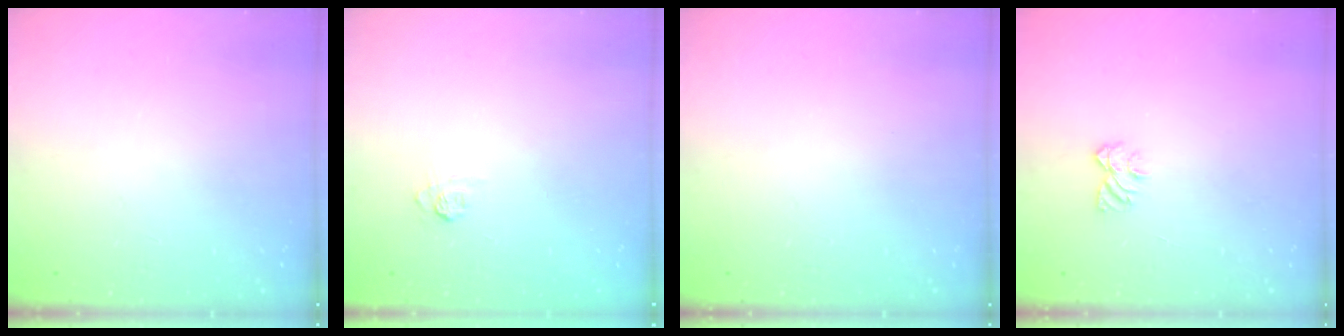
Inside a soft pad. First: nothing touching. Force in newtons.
{"total": 8.1, "press": 8.0, "slide": 1.5}
{"total": 0.0}
{"total": 4.4, "press": 4.4, "slide": 0.4}